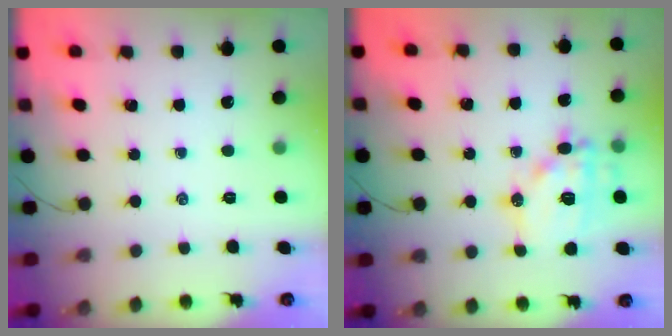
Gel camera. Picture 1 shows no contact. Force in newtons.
{"total": 15.0, "press": 14.8, "slide": 2.4}